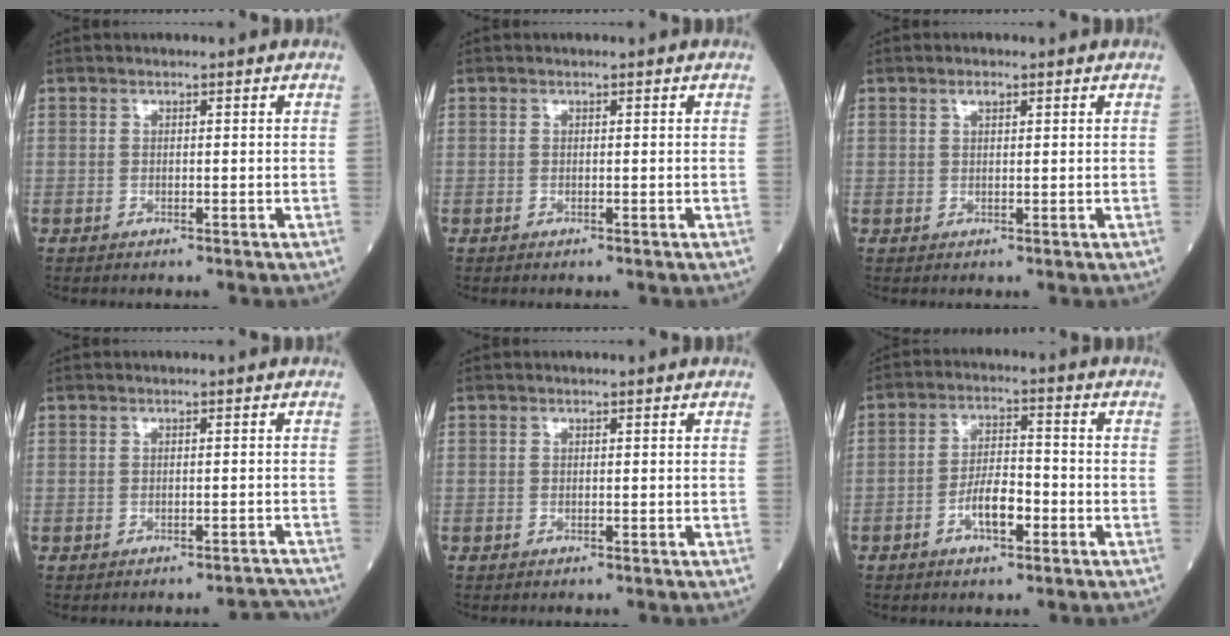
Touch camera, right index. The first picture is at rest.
{"total": 0.0}
{"total": 1.3, "force": [0.8, 0.5, 0.9], "torque": [-0.018, 0.003, 0.015]}
{"total": 1.9, "force": [-1.9, 0.0, 0.1], "torque": [0.010, 0.002, -0.019]}
{"total": 0.0}
{"total": 6.1, "force": [-2.6, 2.1, 5.1], "torque": [-0.097, 0.007, -0.048]}